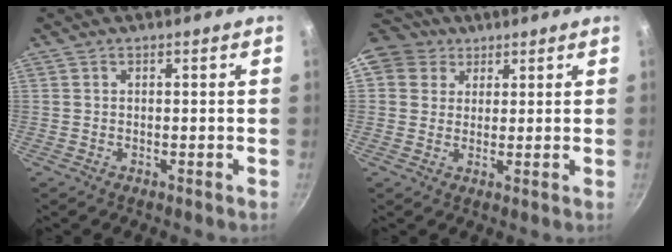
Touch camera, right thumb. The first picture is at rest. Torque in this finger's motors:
{"motor_torque": [0.21, 1.70, 0.52, -0.33, 0.17]}